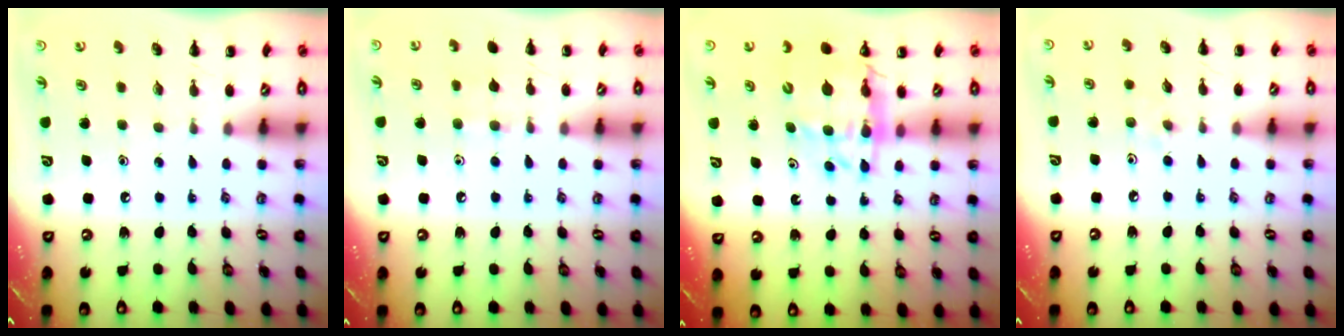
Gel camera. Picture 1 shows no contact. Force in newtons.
{"total": 7.4, "press": 7.0, "slide": 2.3}
{"total": 14.2, "press": 13.6, "slide": 3.8}
{"total": 4.0, "press": 3.7, "slide": 1.4}